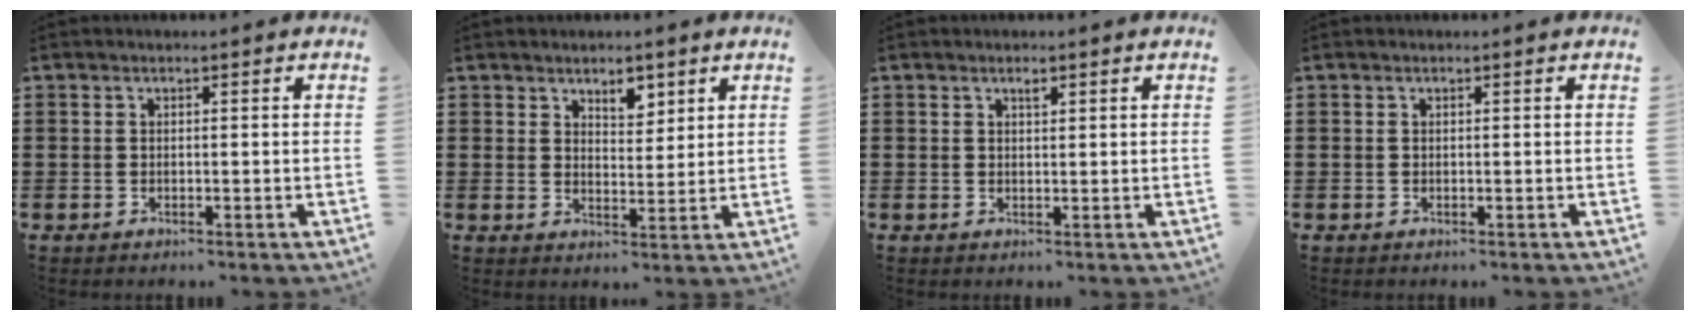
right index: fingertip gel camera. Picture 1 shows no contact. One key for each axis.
{"total": 3.6, "fx": 2.7, "fy": 1.8, "fz": 1.4, "tx": -0.020, "ty": 0.002, "tz": 0.047}
{"total": 0.9, "fx": 0.6, "fy": 0.3, "fz": 0.6, "tx": -0.012, "ty": 0.001, "tz": 0.010}
{"total": 0.0}